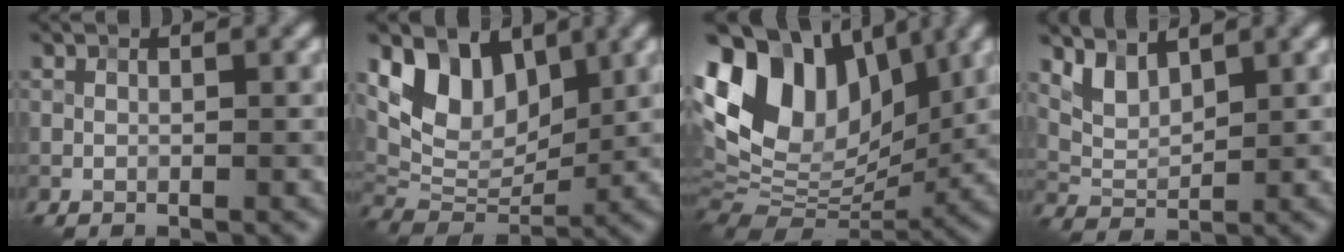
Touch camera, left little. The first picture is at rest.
{"total": 7.3, "force": [3.7, 4.6, 4.3], "torque": [-0.075, -0.009, 0.063]}
{"total": 15.1, "force": [4.9, 9.6, 10.6], "torque": [-0.206, 0.035, 0.079]}
{"total": 2.8, "force": [2.0, 1.2, 1.6], "torque": [-0.041, -0.011, 0.046]}